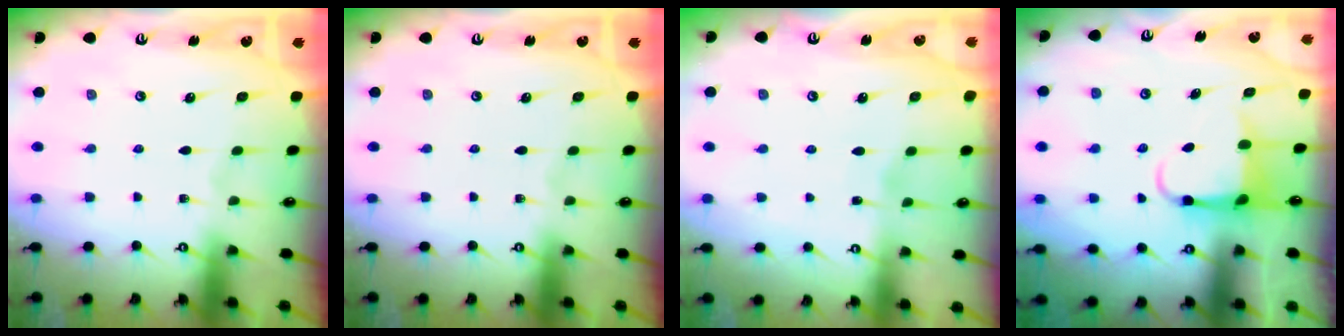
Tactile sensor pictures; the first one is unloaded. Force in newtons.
{"total": 0.0}
{"total": 2.5, "press": 2.5, "slide": 0.2}
{"total": 4.4, "press": 4.4, "slide": 0.2}